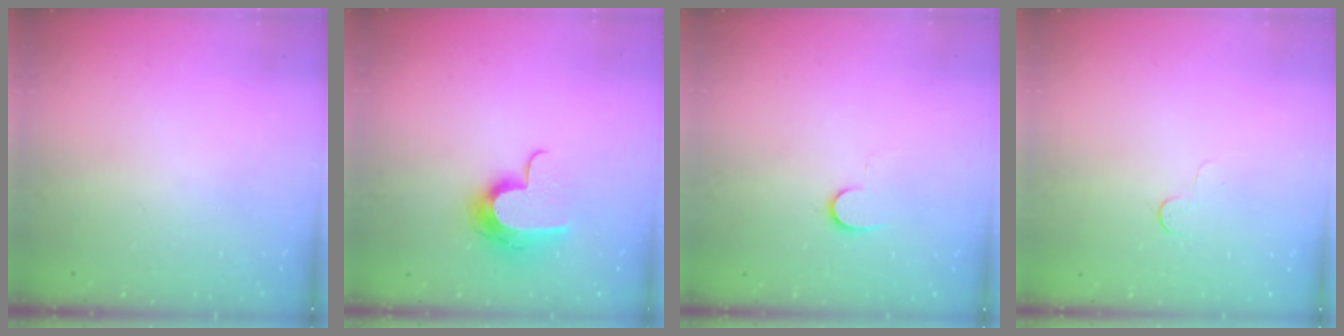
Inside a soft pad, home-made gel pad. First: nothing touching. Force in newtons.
{"total": 12.3, "press": 12.3, "slide": 0.9}
{"total": 6.6, "press": 6.6, "slide": 0.7}
{"total": 3.4, "press": 3.4, "slide": 0.4}